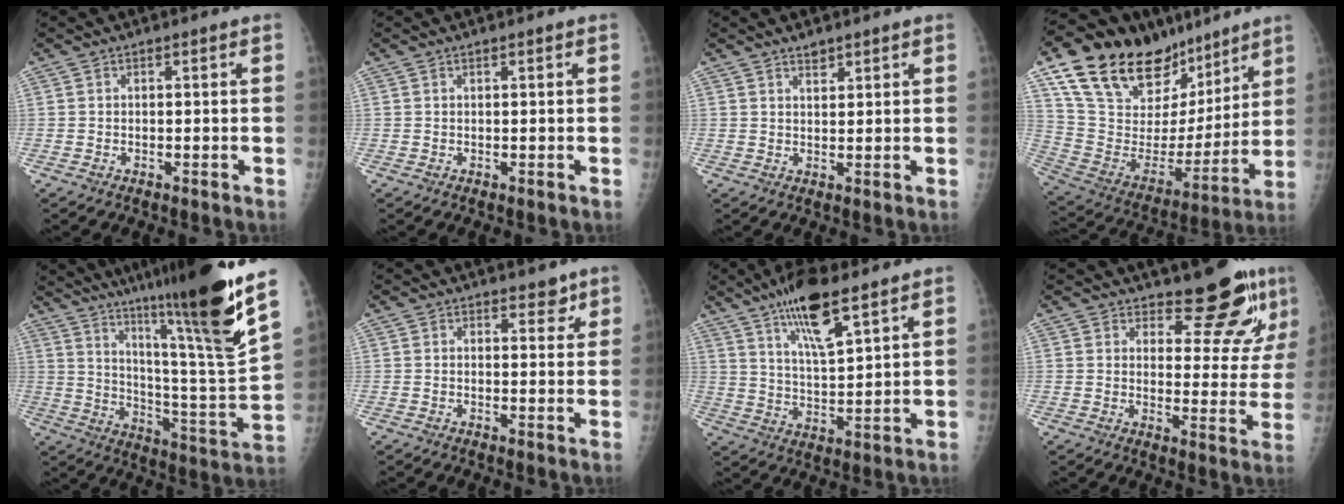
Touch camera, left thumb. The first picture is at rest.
{"total": 0.5, "force": [0.4, 0.0, 0.3], "torque": [-0.006, -0.002, 0.008]}
{"total": 2.4, "force": [2.0, 0.8, 1.0], "torque": [-0.010, -0.015, 0.034]}
{"total": 28.9, "force": [19.6, 14.2, 15.8], "torque": [-0.234, -0.045, 0.337]}
{"total": 27.9, "force": [18.7, 1.6, 20.7], "torque": [-0.305, -0.103, 0.294]}
{"total": 2.9, "force": [2.2, 1.4, 1.3], "torque": [0.002, -0.012, 0.028]}
{"total": 12.7, "force": [8.1, 3.2, 9.2], "torque": [-0.152, -0.039, 0.148]}
{"total": 11.6, "force": [9.3, 3.4, 6.1], "torque": [-0.045, -0.082, 0.120]}